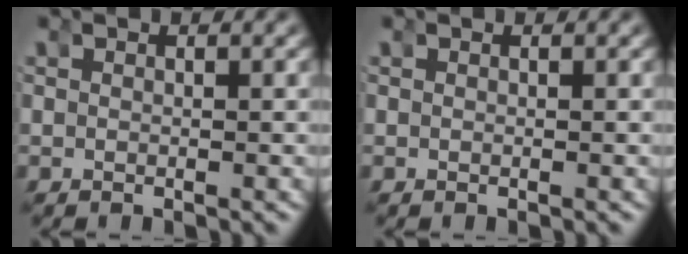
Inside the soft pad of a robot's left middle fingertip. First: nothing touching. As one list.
[{"total": 0.0}]